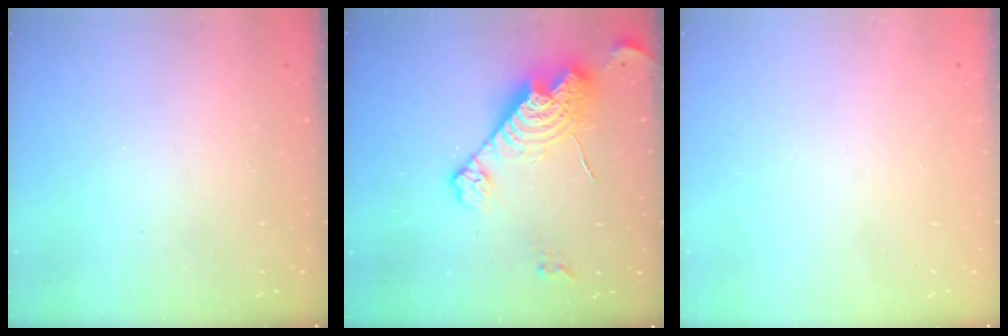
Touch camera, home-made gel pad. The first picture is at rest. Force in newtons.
{"total": 21.5, "press": 21.4, "slide": 1.6}
{"total": 0.0}